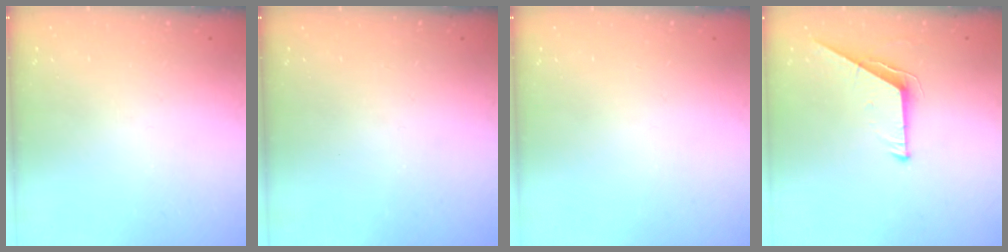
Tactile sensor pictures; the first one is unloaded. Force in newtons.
{"total": 0.0}
{"total": 0.0}
{"total": 6.2, "press": 6.2, "slide": 0.5}